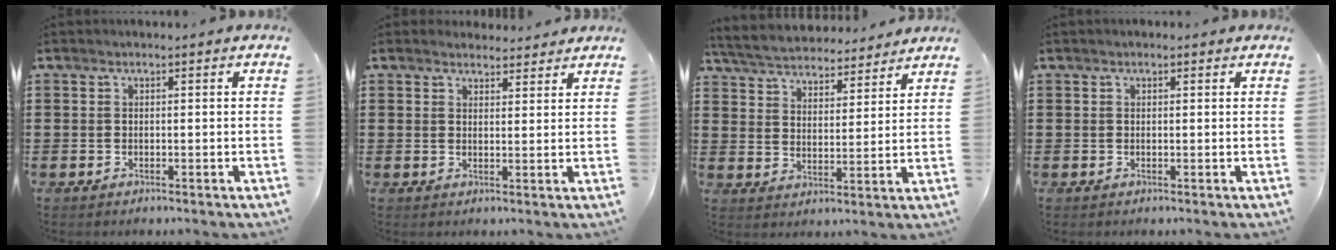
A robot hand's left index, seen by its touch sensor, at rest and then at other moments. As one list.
[{"total": 2.8, "force": [2.7, 0.8, 0.1], "torque": [-0.001, -0.006, 0.050]}, {"total": 5.1, "force": [5.1, 0.7, 0.7], "torque": [-0.041, -0.029, 0.086]}, {"total": 0.6, "force": [0.4, 0.3, 0.3], "torque": [-0.005, 0.004, 0.007]}]